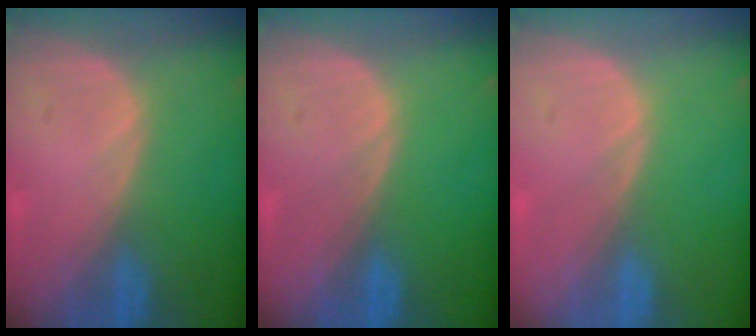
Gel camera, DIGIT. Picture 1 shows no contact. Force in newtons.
{"total": 0.0}
{"total": 0.0}